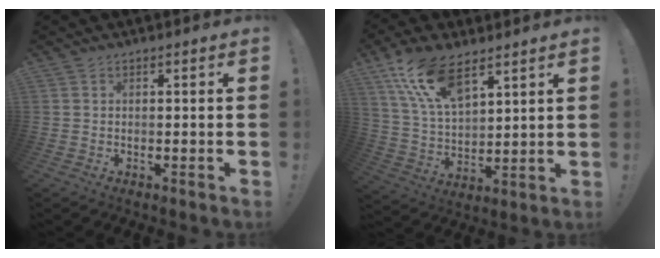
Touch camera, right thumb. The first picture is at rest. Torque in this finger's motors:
{"motor_torque": [1.24, 3.08, 1.29, 0.57, 0.50]}